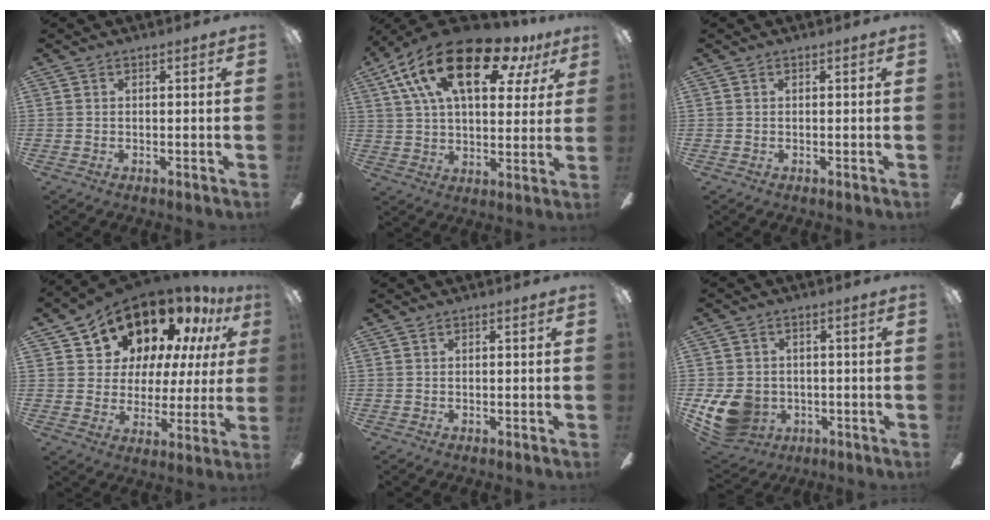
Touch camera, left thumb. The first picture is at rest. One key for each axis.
{"total": 23.1, "fx": 12.1, "fy": 10.6, "fz": 16.5, "tx": -0.302, "ty": -0.044, "tz": 0.199}
{"total": 0.0}
{"total": 17.6, "fx": 13.7, "fy": 9.0, "fz": 6.5, "tx": -0.110, "ty": -0.103, "tz": 0.245}
{"total": 0.0}
{"total": 11.4, "fx": -2.9, "fy": 9.4, "fz": 5.8, "tx": -0.140, "ty": 0.008, "tz": -0.051}